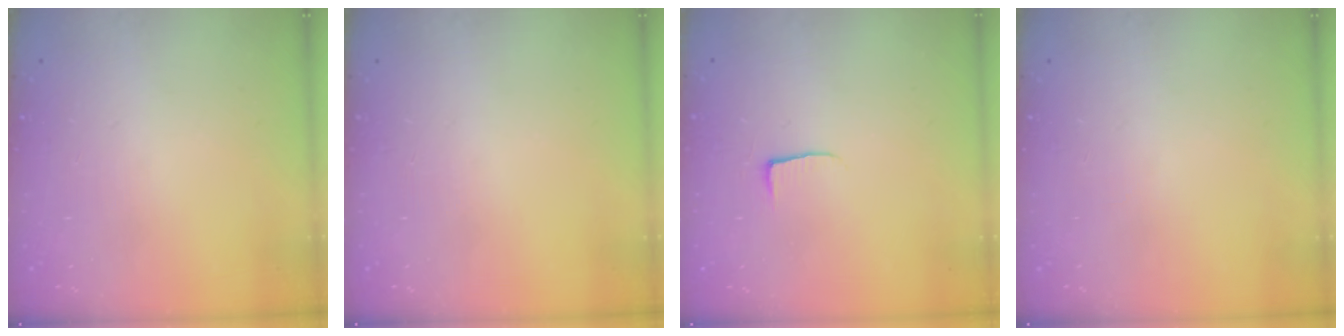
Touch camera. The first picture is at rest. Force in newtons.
{"total": 0.0}
{"total": 3.9, "press": 3.9, "slide": 0.5}
{"total": 0.0}